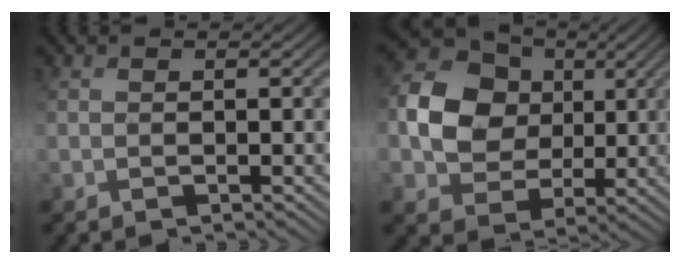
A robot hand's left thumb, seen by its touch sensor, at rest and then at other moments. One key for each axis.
{"total": 12.2, "fx": 2.4, "fy": 10.3, "fz": 6.1, "tx": -0.155, "ty": 0.024, "tz": 0.044}